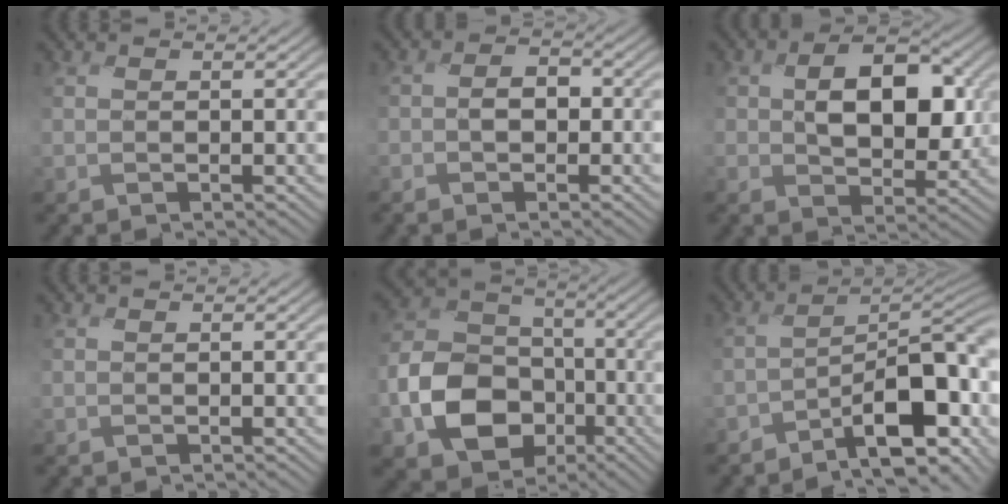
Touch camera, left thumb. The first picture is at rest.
{"total": 2.9, "force": [-0.9, 2.1, 1.8], "torque": [-0.032, 0.004, -0.021]}
{"total": 8.9, "force": [1.1, 5.7, 6.8], "torque": [-0.117, -0.001, 0.009]}
{"total": 0.0}
{"total": 11.5, "force": [-4.9, 8.8, 5.6], "torque": [-0.125, -0.017, -0.103]}
{"total": 12.4, "force": [-5.1, 5.3, 9.9], "torque": [-0.135, -0.021, -0.084]}